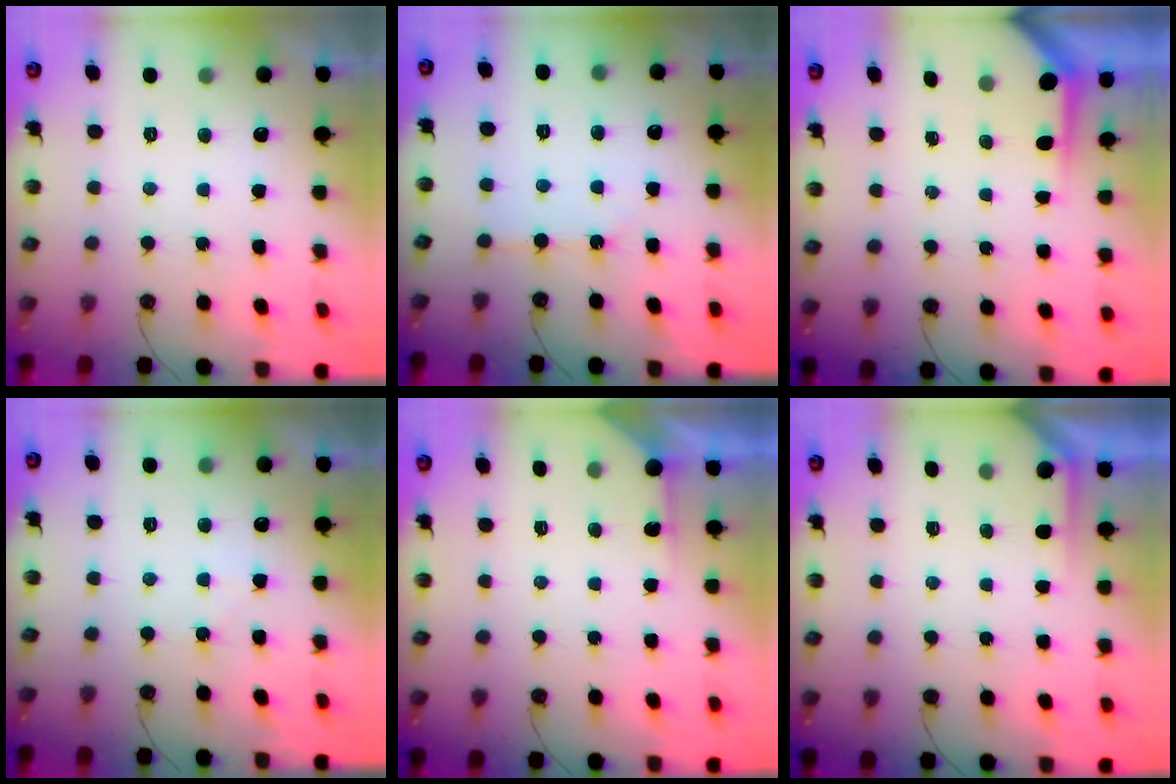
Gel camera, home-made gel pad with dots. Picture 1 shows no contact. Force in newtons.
{"total": 4.9, "press": 4.9, "slide": 0.4}
{"total": 3.8, "press": 3.8, "slide": 0.4}
{"total": 4.4, "press": 4.4, "slide": 0.8}
{"total": 3.1, "press": 3.1, "slide": 0.4}
{"total": 1.7, "press": 1.7, "slide": 0.3}